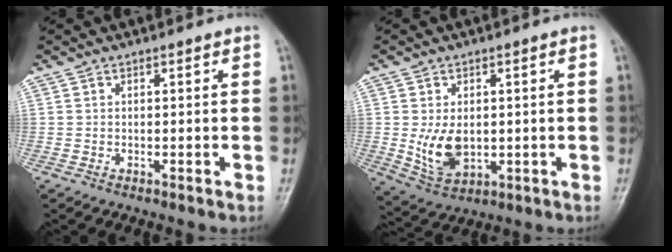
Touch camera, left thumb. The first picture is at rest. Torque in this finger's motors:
{"motor_torque": [1.23, 1.32, 0.89, -0.14, 0.11]}